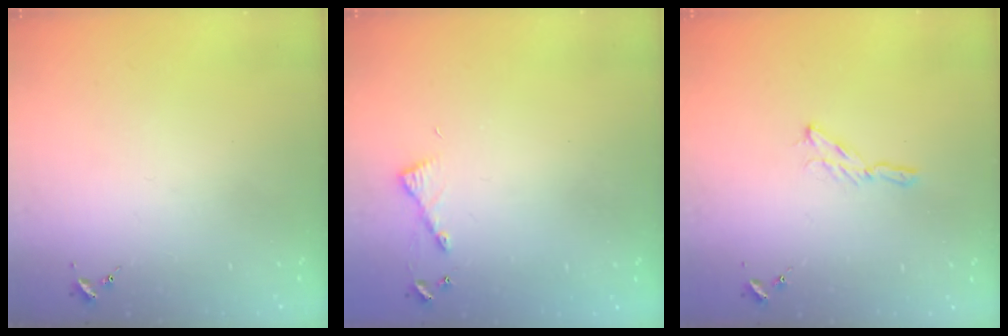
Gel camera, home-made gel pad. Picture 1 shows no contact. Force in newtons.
{"total": 4.9, "press": 4.8, "slide": 0.5}
{"total": 4.9, "press": 4.8, "slide": 0.2}